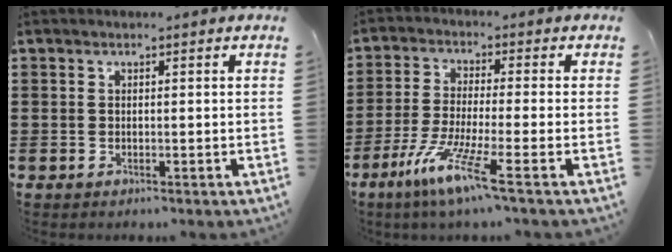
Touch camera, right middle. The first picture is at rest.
{"total": 7.9, "force": [-5.0, -0.1, 6.2], "torque": [-0.132, -0.015, -0.098]}